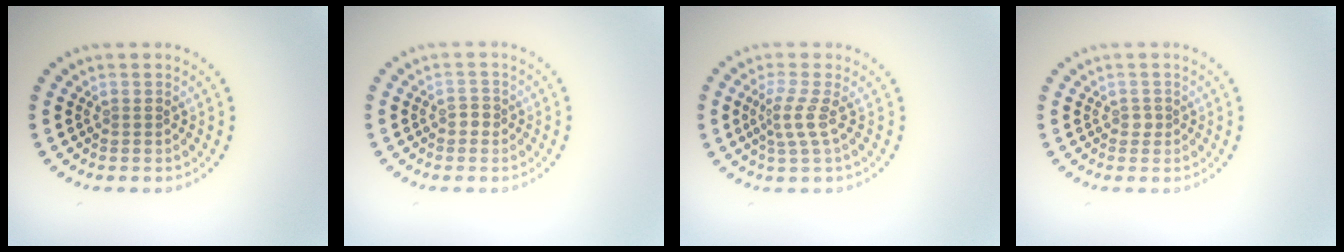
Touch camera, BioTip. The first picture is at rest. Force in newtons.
{"total": 1.0, "press": 1.0, "slide": 0.3}
{"total": 2.2, "press": 1.5, "slide": 1.6}
{"total": 0.9, "press": 0.7, "slide": 0.5}